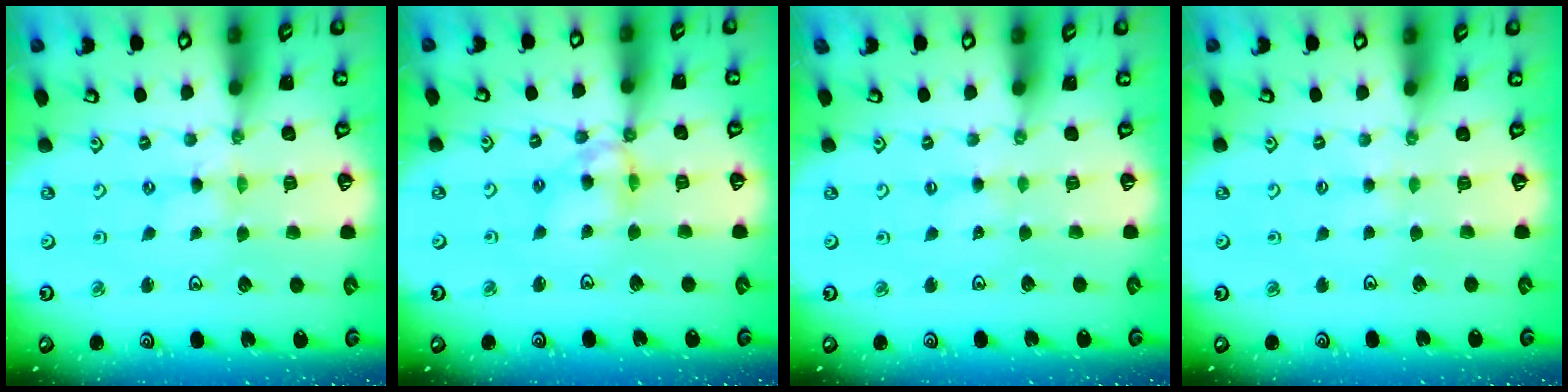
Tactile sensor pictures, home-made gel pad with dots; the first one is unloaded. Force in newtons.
{"total": 8.9, "press": 8.9, "slide": 0.7}
{"total": 1.1, "press": 1.0, "slide": 0.3}
{"total": 2.4, "press": 2.4, "slide": 0.3}